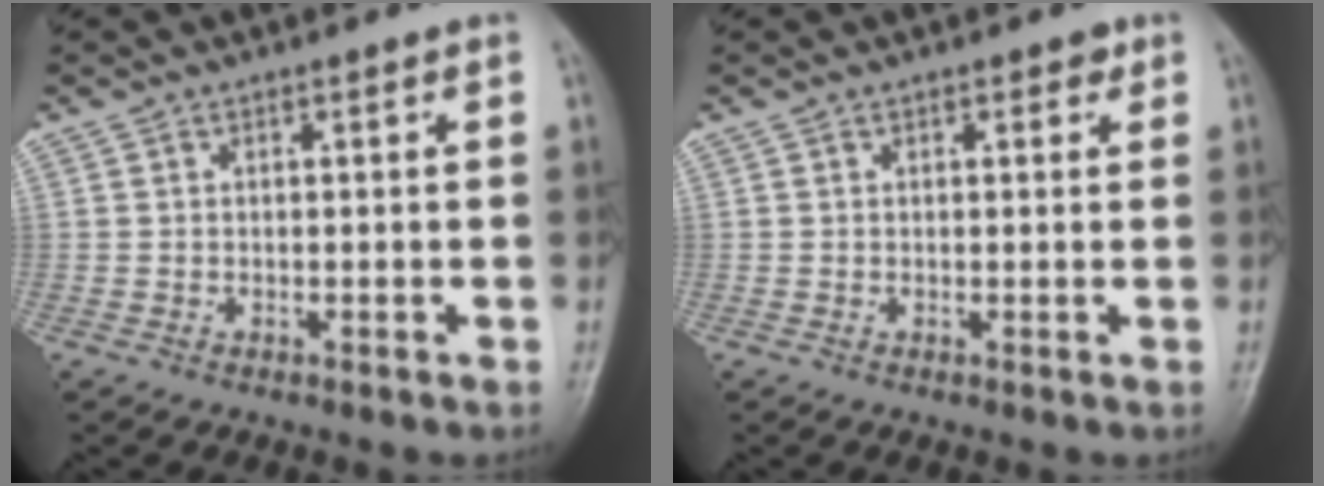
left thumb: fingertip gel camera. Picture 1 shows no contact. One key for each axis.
{"total": 1.8, "fx": 0.9, "fy": 1.1, "fz": 1.1, "tx": 0.000, "ty": -0.001, "tz": 0.010}